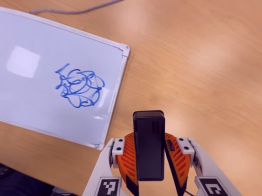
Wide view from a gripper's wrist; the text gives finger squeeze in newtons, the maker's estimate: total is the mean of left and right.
{"total": 6.6, "left": 6.2, "right": 7.1}